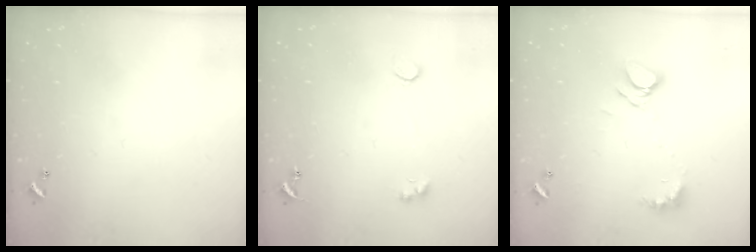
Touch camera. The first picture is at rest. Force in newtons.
{"total": 2.1, "press": 1.9, "slide": 1.0}
{"total": 7.0, "press": 7.0, "slide": 0.8}